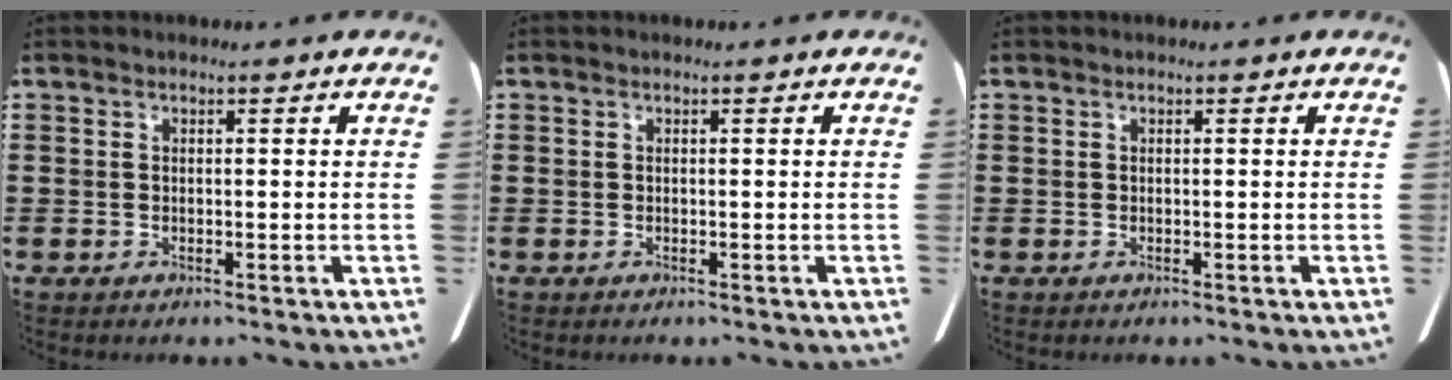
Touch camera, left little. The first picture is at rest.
{"total": 0.0}
{"total": 0.0}